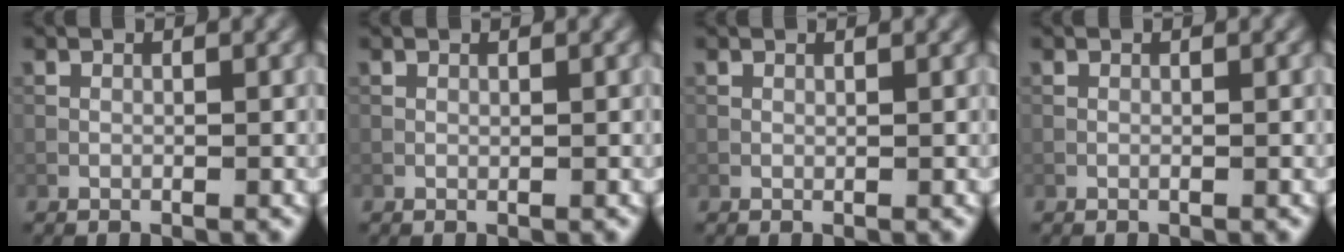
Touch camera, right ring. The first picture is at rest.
{"total": 0.0}
{"total": 0.6, "force": [0.6, 0.0, 0.2], "torque": [-0.004, 0.002, 0.005]}
{"total": 0.0}